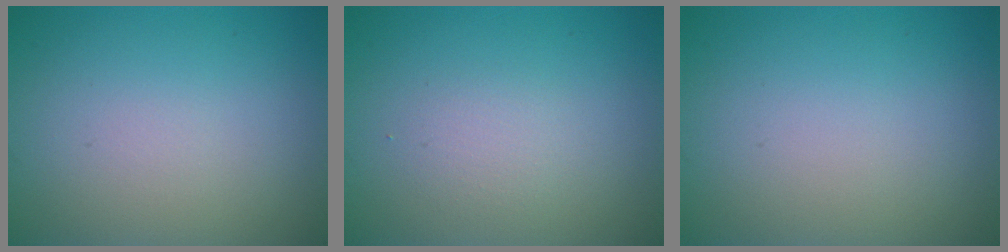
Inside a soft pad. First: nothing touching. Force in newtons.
{"total": 1.4, "press": 1.4, "slide": 0.1}
{"total": 0.0}